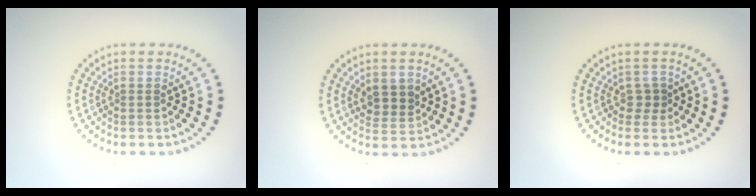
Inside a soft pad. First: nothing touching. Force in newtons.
{"total": 2.2, "press": 2.0, "slide": 0.9}
{"total": 1.0, "press": 0.8, "slide": 0.5}